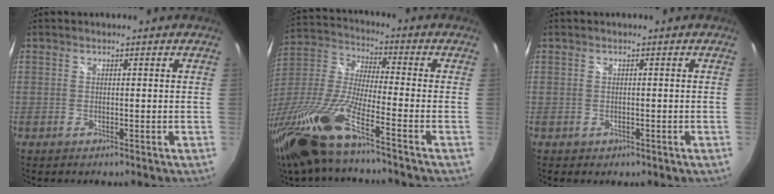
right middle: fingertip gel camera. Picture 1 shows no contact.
{"total": 18.9, "force": [-12.8, 1.4, 13.8], "torque": [-0.293, -0.037, -0.258]}
{"total": 1.1, "force": [-0.4, 0.9, 0.5], "torque": [-0.007, -0.001, -0.003]}